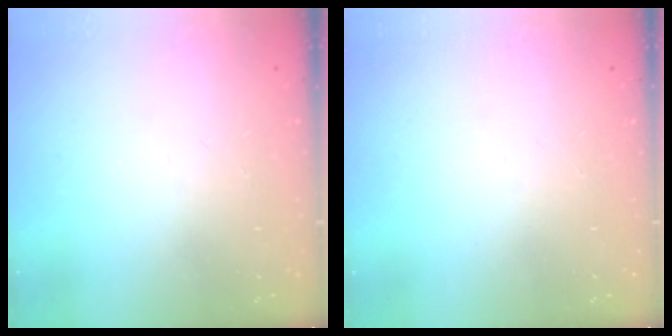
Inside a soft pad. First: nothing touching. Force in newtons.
{"total": 0.0}